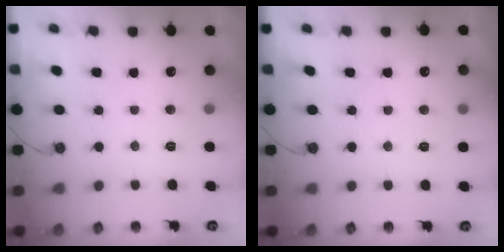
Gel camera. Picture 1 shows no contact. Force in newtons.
{"total": 3.5, "press": 3.4, "slide": 0.4}